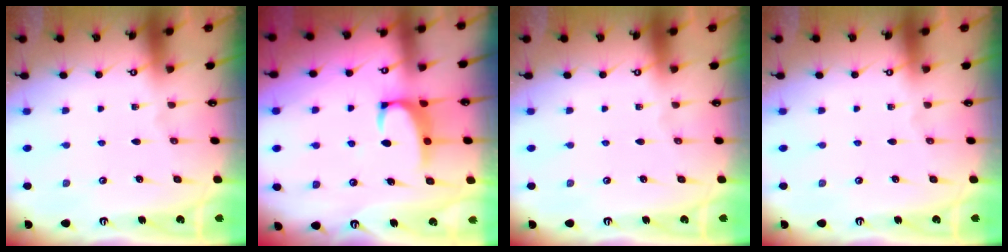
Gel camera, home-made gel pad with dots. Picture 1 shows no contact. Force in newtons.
{"total": 2.6, "press": 2.5, "slide": 0.8}
{"total": 0.0}
{"total": 0.0}